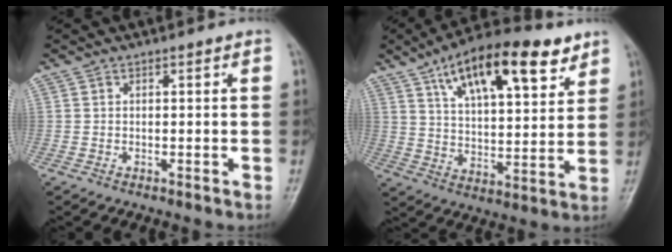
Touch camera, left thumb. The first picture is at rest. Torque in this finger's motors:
{"motor_torque": [1.61, 1.65, 1.59, -1.18, 0.17]}